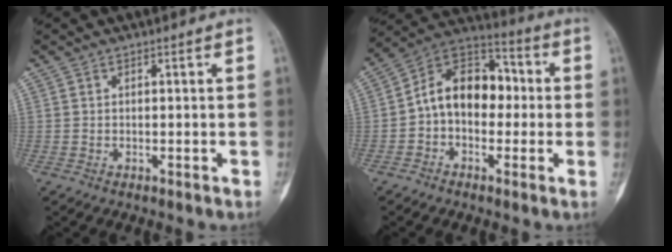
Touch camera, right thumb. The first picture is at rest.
{"total": 13.6, "force": [-0.3, 9.2, 10.0], "torque": [-0.129, 0.044, -0.021]}